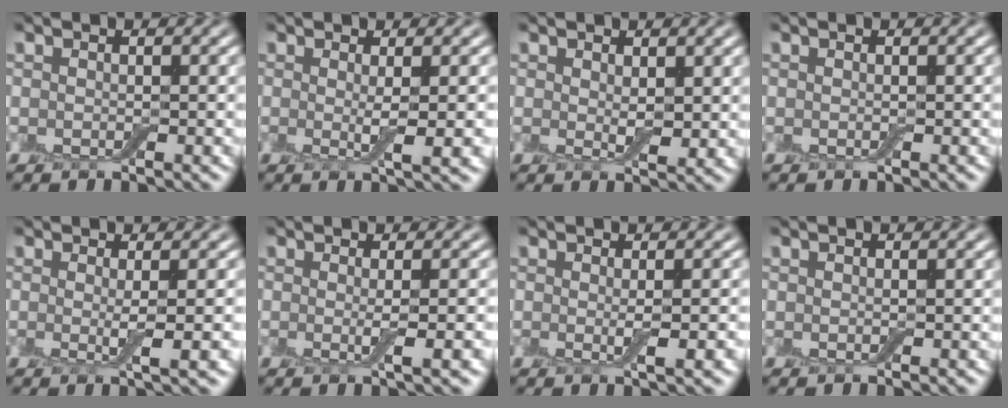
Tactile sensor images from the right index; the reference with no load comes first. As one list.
[{"total": 2.1, "force": [0.1, -0.2, 2.1], "torque": [-0.040, -0.005, 0.003]}, {"total": 1.5, "force": [0.5, 0.7, 1.2], "torque": [-0.024, -0.003, 0.011]}, {"total": 0.0}, {"total": 2.4, "force": [-0.1, -0.1, 2.3], "torque": [-0.041, -0.004, 0.000]}, {"total": 2.0, "force": [-0.3, -0.1, 2.0], "torque": [-0.036, -0.005, -0.003]}, {"total": 1.7, "force": [-0.2, -0.1, 1.7], "torque": [-0.031, -0.003, -0.002]}, {"total": 0.0}]